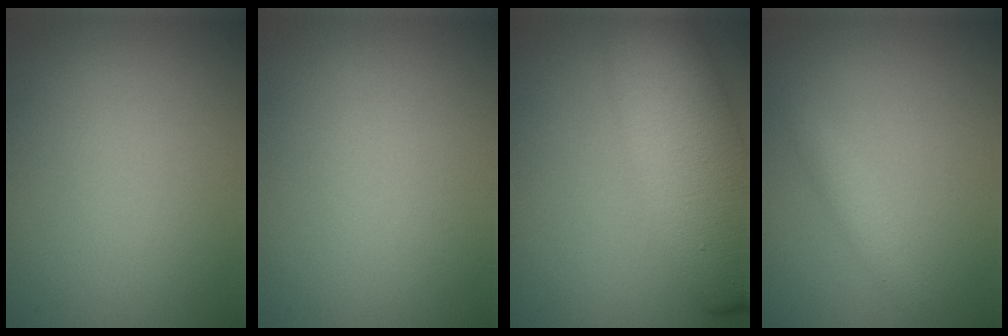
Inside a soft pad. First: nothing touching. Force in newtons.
{"total": 0.0}
{"total": 13.1, "press": 13.0, "slide": 0.7}
{"total": 1.4, "press": 1.4, "slide": 0.0}